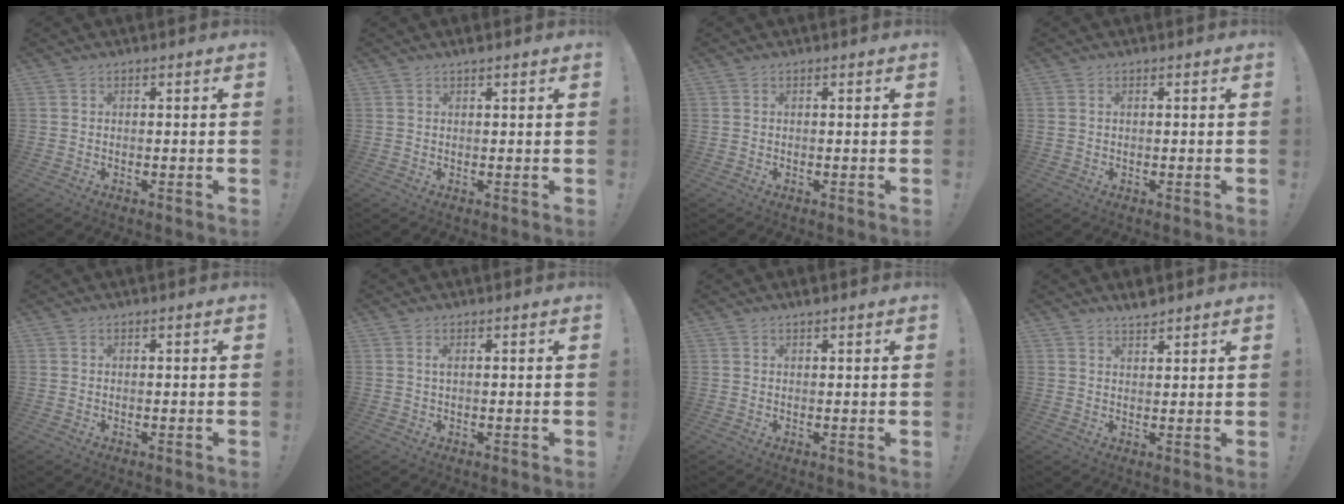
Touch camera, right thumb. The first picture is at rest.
{"total": 1.0, "force": [0.7, -0.2, 0.6], "torque": [-0.009, -0.001, 0.012]}
{"total": 0.0}
{"total": 0.8, "force": [0.3, 0.5, 0.5], "torque": [-0.015, 0.004, 0.007]}
{"total": 0.0}
{"total": 1.0, "force": [0.2, 0.0, 1.0], "torque": [-0.020, 0.002, 0.002]}
{"total": 1.0, "force": [0.8, -0.2, 0.5], "torque": [-0.007, -0.001, 0.014]}
{"total": 3.0, "force": [2.8, 0.4, 1.1], "torque": [-0.014, -0.019, 0.049]}